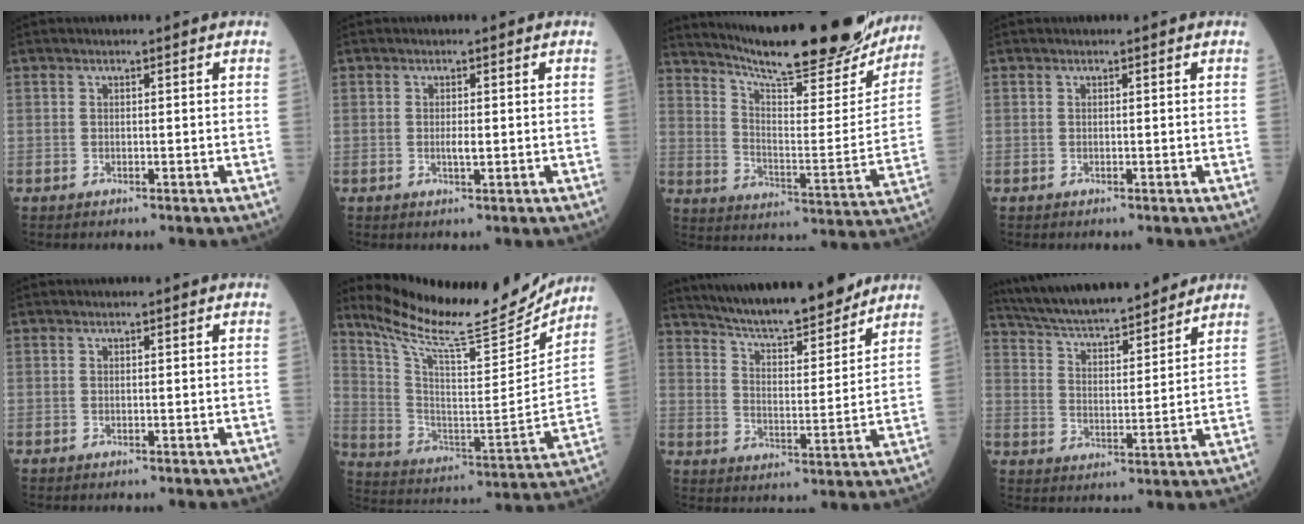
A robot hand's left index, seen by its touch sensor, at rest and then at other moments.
{"total": 1.3, "force": [-0.2, 0.2, 1.3], "torque": [-0.022, -0.004, -0.004]}
{"total": 26.5, "force": [23.1, 3.7, 12.4], "torque": [-0.193, -0.051, 0.312]}
{"total": 0.0}
{"total": 0.0}
{"total": 21.4, "force": [19.6, 1.9, 8.5], "torque": [-0.157, -0.057, 0.300]}
{"total": 16.5, "force": [14.9, 1.8, 6.8], "torque": [-0.111, -0.004, 0.231]}
{"total": 18.9, "force": [17.0, 2.7, 7.9], "torque": [-0.135, 0.019, 0.267]}